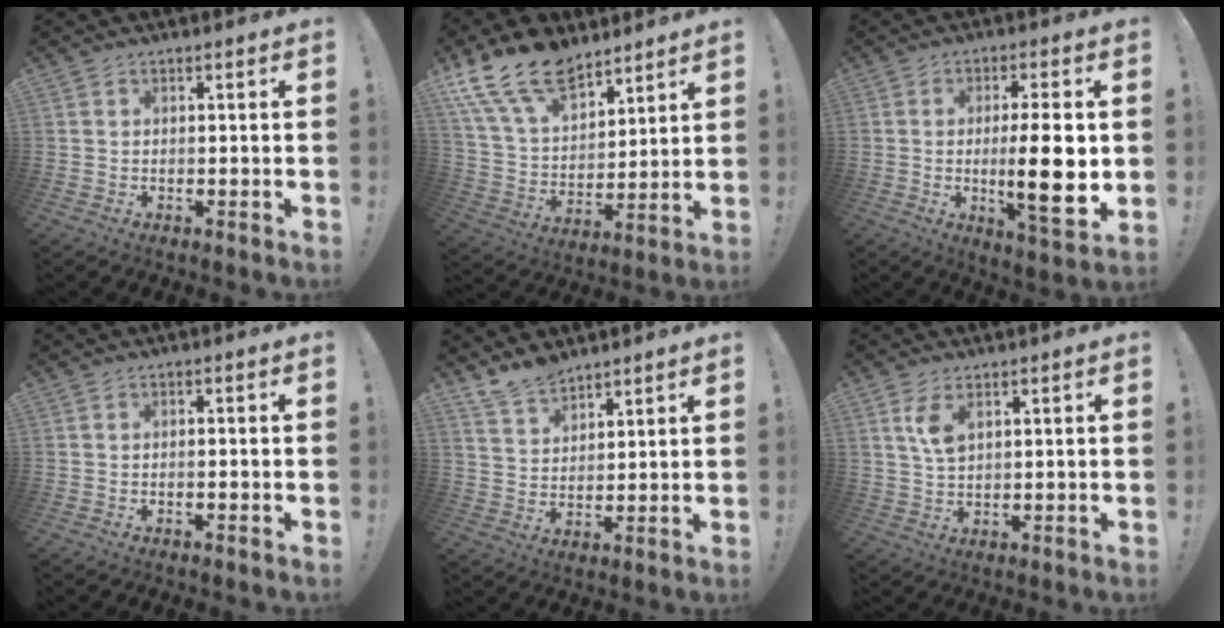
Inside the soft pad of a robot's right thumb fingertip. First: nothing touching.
{"total": 17.7, "force": [12.7, 9.2, 8.2], "torque": [-0.152, -0.086, 0.239]}
{"total": 14.8, "force": [-0.6, 2.4, 14.6], "torque": [-0.230, -0.013, -0.014]}
{"total": 1.0, "force": [-0.7, 0.1, 0.7], "torque": [-0.020, 0.004, -0.010]}
{"total": 9.3, "force": [8.2, 4.1, 1.8], "torque": [-0.037, -0.061, 0.158]}
{"total": 5.8, "force": [2.7, 2.8, 4.3], "torque": [-0.065, -0.015, 0.045]}